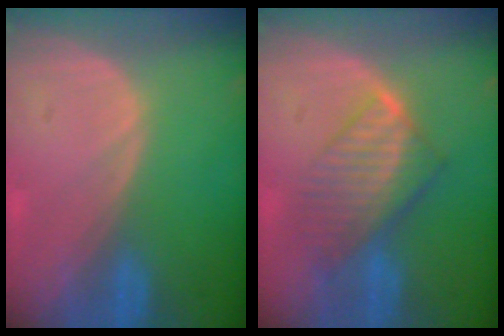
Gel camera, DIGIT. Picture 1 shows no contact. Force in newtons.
{"total": 8.0, "press": 7.1, "slide": 3.7}